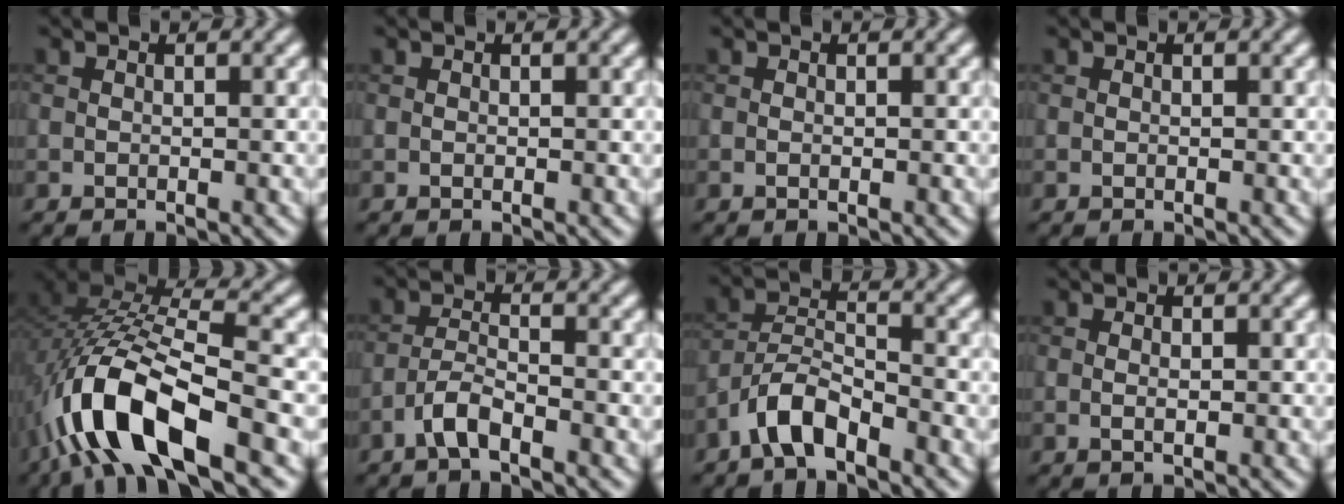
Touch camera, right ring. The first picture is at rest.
{"total": 0.0}
{"total": 0.0}
{"total": 0.0}
{"total": 12.1, "force": [-5.6, 4.6, 9.7], "torque": [-0.199, 0.004, -0.109]}
{"total": 2.7, "force": [-1.8, 0.6, 1.9], "torque": [-0.041, 0.007, -0.044]}
{"total": 4.2, "force": [-3.1, 1.3, 2.5], "torque": [-0.046, 0.011, -0.069]}
{"total": 0.7, "force": [0.0, 0.3, 0.7], "torque": [-0.014, -0.002, 0.001]}